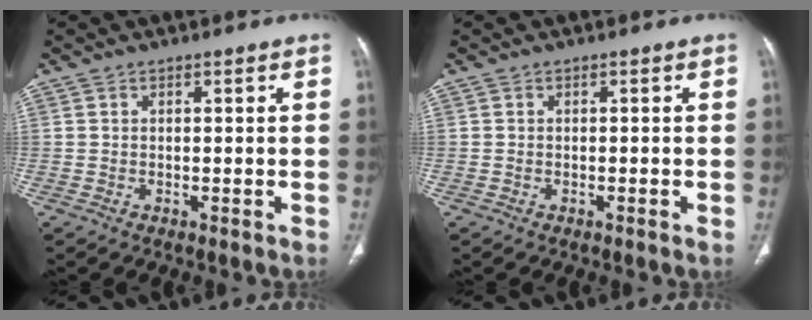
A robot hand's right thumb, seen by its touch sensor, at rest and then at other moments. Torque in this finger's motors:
{"motor_torque": [0.27, 0.05, 0.22, 0.06, 0.04]}